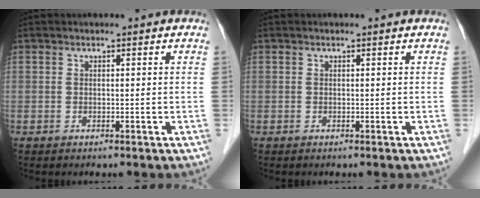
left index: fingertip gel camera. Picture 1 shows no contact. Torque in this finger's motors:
{"motor_torque": [-0.01, 0.01, 0.01, 0.00]}